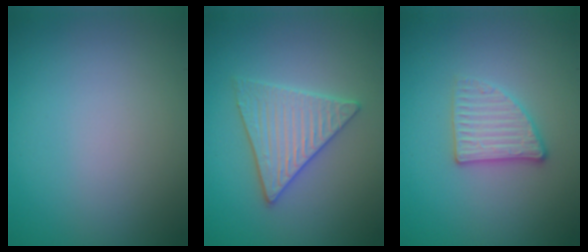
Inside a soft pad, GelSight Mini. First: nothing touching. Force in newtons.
{"total": 4.0, "press": 4.0, "slide": 0.5}
{"total": 3.0, "press": 2.8, "slide": 1.2}